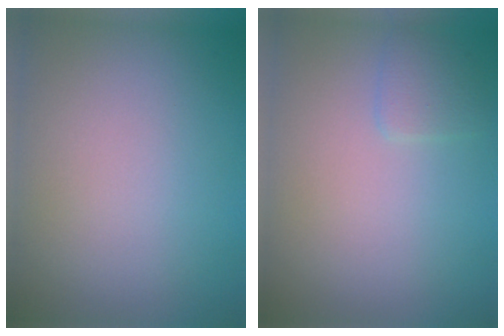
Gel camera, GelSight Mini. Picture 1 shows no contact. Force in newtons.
{"total": 1.2, "press": 1.2, "slide": 0.1}